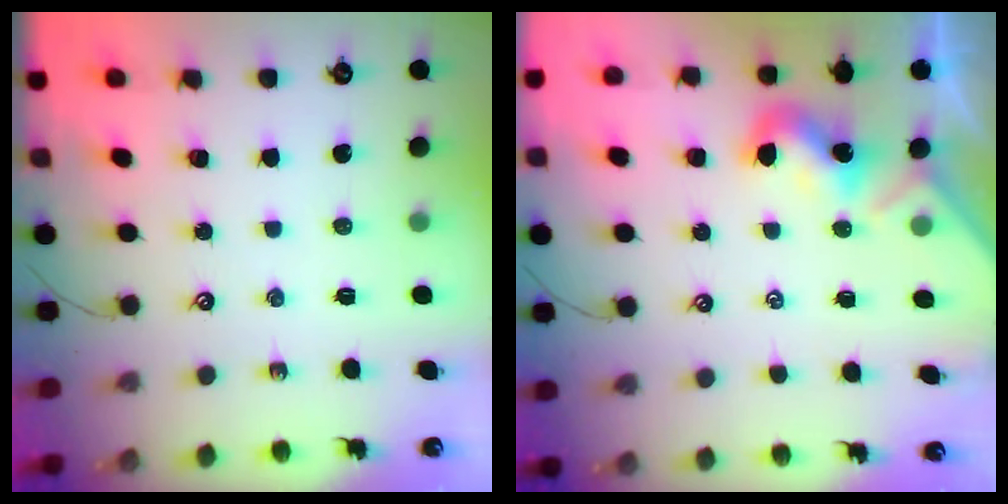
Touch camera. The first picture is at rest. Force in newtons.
{"total": 2.0, "press": 2.0, "slide": 0.5}